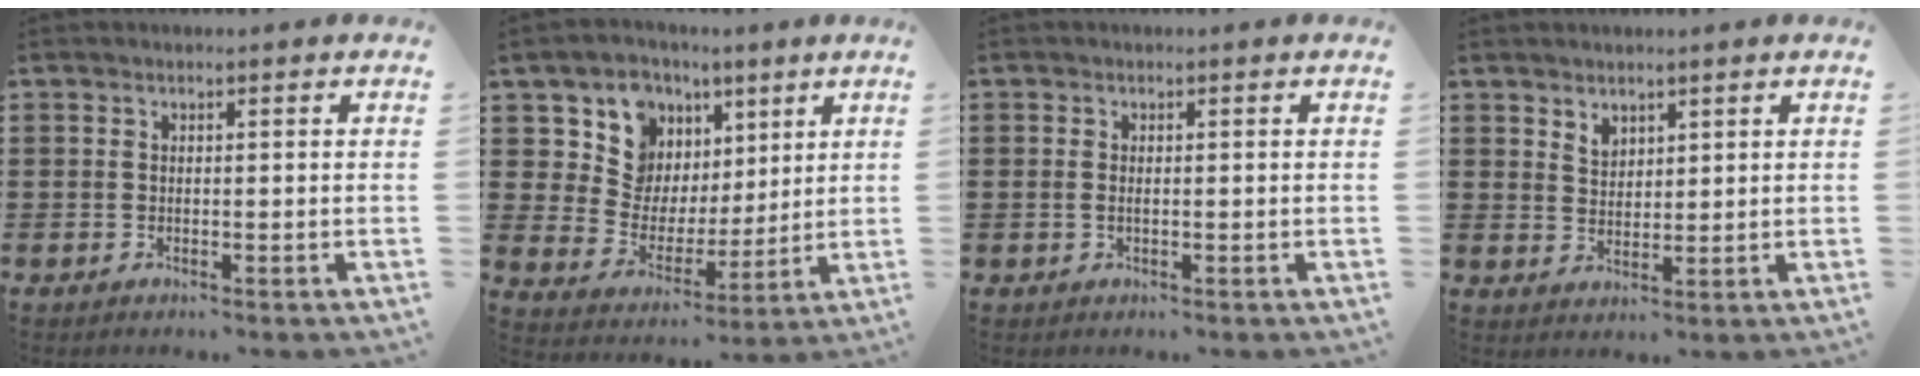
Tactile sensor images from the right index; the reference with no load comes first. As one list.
[{"total": 9.8, "force": [4.8, 8.2, 2.5], "torque": [-0.089, -0.024, 0.092]}, {"total": 0.8, "force": [-0.1, 0.3, 0.8], "torque": [-0.016, 0.000, -0.002]}, {"total": 2.5, "force": [2.1, 1.4, 0.3], "torque": [-0.010, 0.003, 0.042]}]